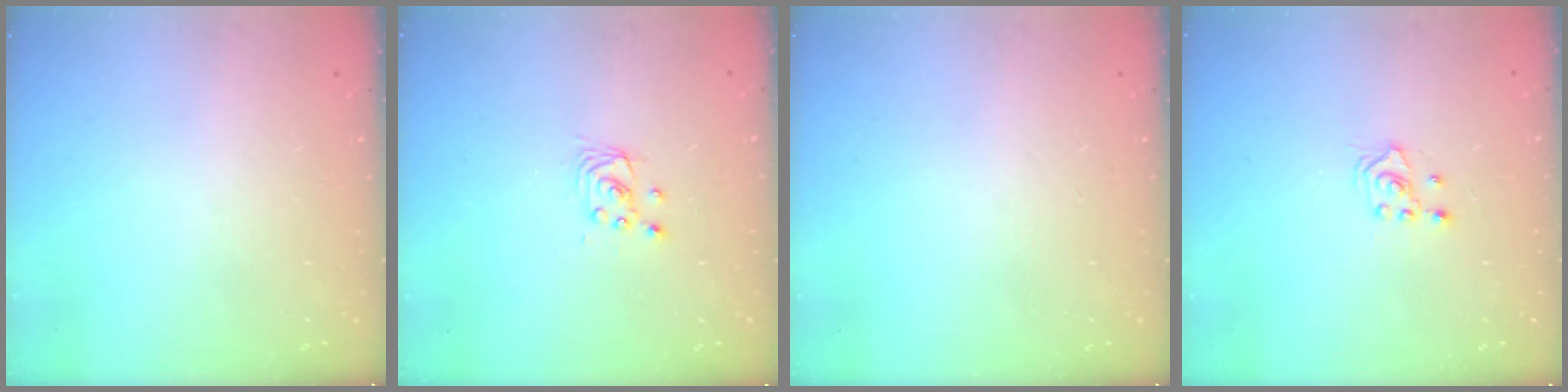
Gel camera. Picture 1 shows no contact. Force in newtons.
{"total": 2.7, "press": 2.7, "slide": 0.2}
{"total": 0.0}
{"total": 1.8, "press": 1.8, "slide": 0.2}